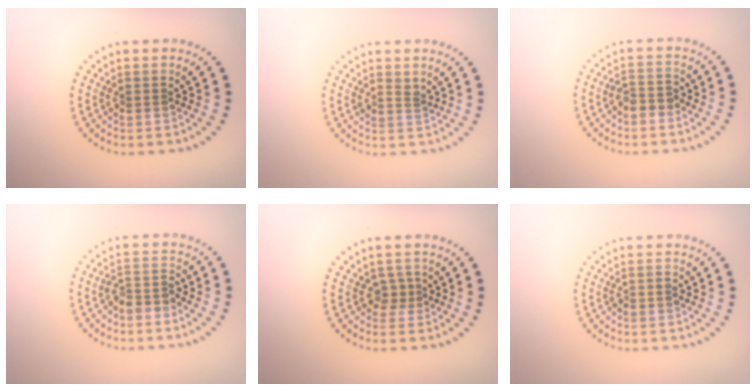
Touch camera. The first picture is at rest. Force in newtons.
{"total": 1.1, "press": 0.8, "slide": 0.7}
{"total": 1.9, "press": 1.8, "slide": 0.7}
{"total": 2.1, "press": 1.7, "slide": 1.3}
{"total": 1.2, "press": 1.0, "slide": 0.6}
{"total": 0.8, "press": 0.7, "slide": 0.3}